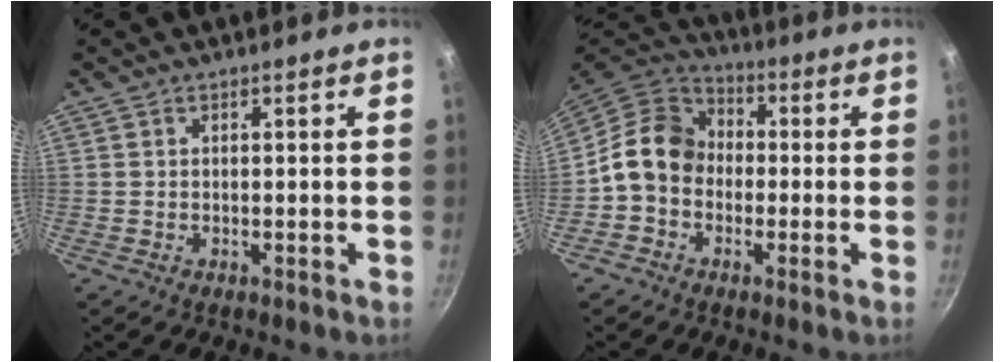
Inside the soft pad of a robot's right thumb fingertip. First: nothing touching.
{"total": 11.8, "force": [-1.1, 9.8, 6.5], "torque": [-0.083, 0.036, -0.043]}